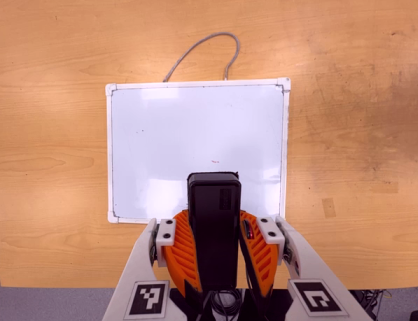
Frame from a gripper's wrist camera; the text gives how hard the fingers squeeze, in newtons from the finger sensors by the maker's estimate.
{"total": 9.6, "left": 8.0, "right": 11.3}